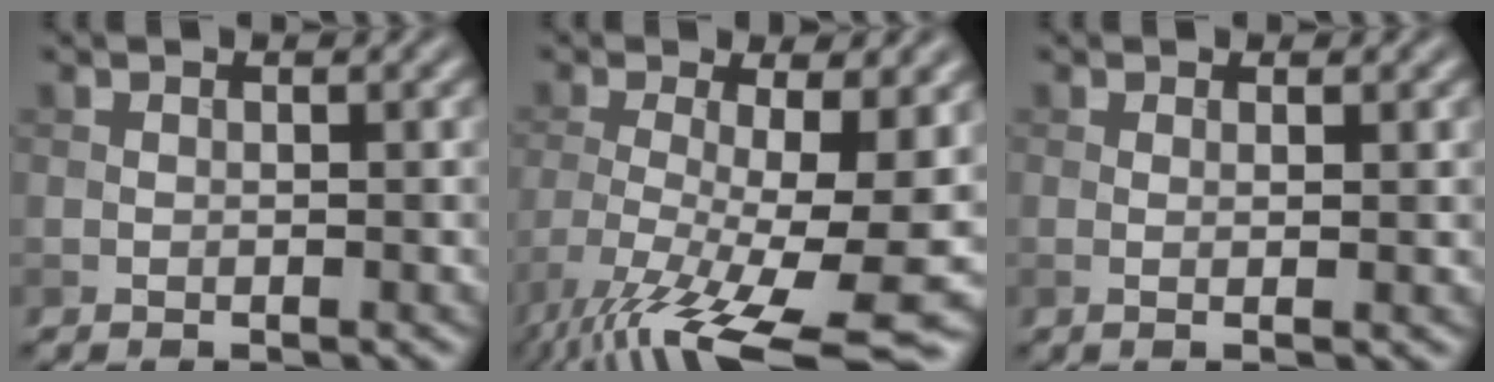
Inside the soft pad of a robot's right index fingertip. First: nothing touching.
{"total": 13.5, "force": [-6.1, 3.3, 11.5], "torque": [-0.206, -0.020, -0.095]}
{"total": 1.5, "force": [0.1, 0.3, 1.5], "torque": [-0.022, 0.002, -0.002]}